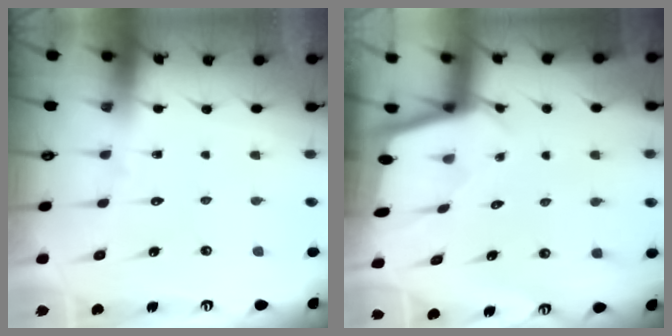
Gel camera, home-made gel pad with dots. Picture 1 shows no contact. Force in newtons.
{"total": 1.8, "press": 1.8, "slide": 0.2}